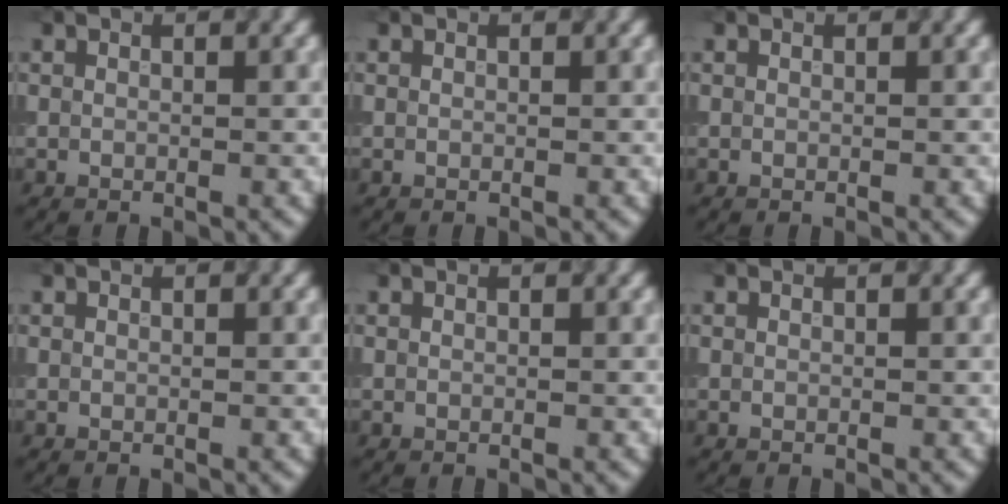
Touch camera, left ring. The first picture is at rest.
{"total": 0.0}
{"total": 0.0}
{"total": 0.0}
{"total": 0.0}
{"total": 0.0}